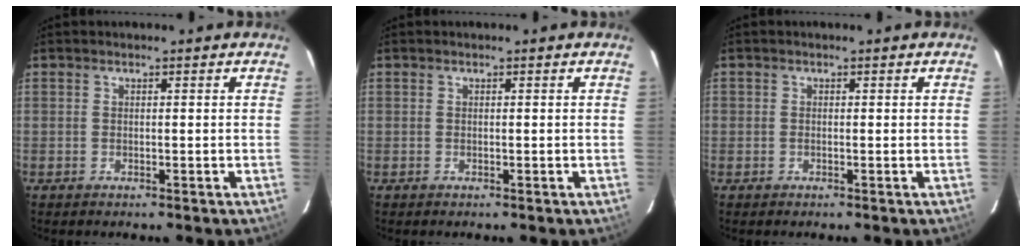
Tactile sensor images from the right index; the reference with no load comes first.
{"total": 0.0}
{"total": 1.1, "force": [0.4, 1.0, 0.3], "torque": [-0.003, 0.011, 0.008]}